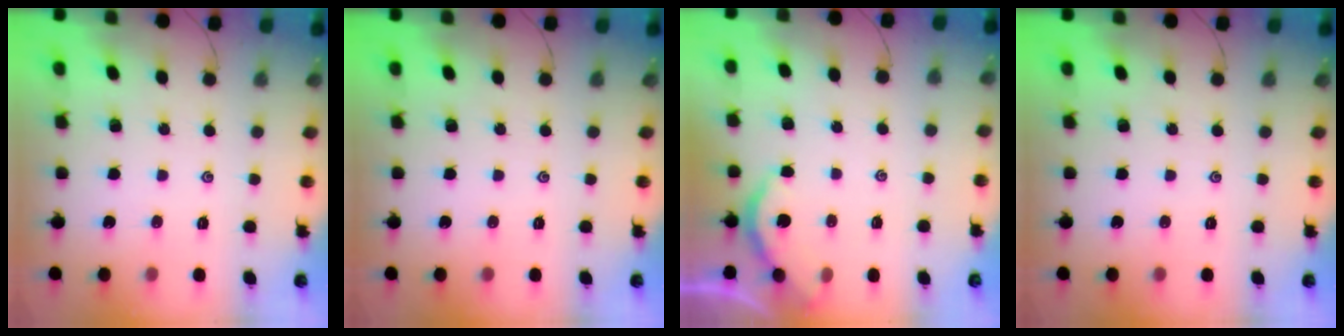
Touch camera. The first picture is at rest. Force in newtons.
{"total": 0.0}
{"total": 3.4, "press": 3.4, "slide": 0.3}
{"total": 0.0}